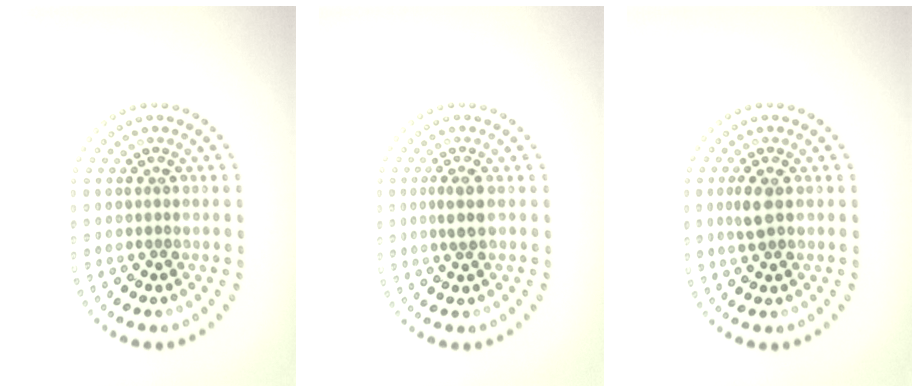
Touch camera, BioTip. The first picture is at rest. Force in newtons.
{"total": 1.8, "press": 1.5, "slide": 0.9}
{"total": 1.7, "press": 1.7, "slide": 0.4}